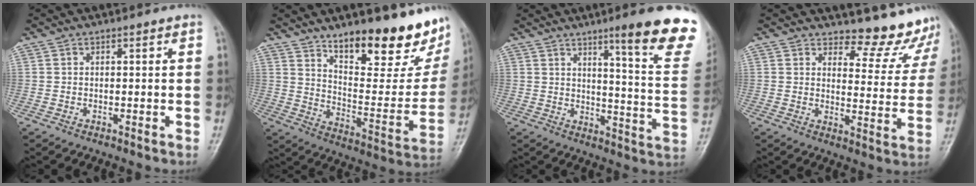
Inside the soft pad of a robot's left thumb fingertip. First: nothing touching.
{"total": 23.0, "force": [15.8, 7.8, 14.7], "torque": [-0.154, -0.100, 0.239]}
{"total": 18.3, "force": [11.3, 2.1, 14.2], "torque": [-0.154, -0.065, 0.148]}
{"total": 10.0, "force": [9.6, 2.7, 1.0], "torque": [0.022, -0.103, 0.109]}